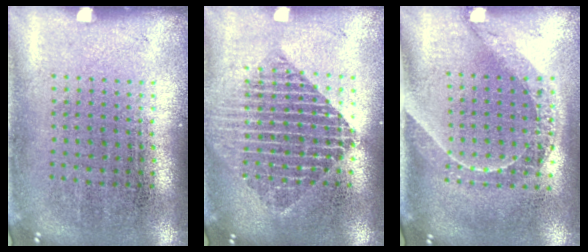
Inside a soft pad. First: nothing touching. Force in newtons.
{"total": 1.8, "press": 1.6, "slide": 1.0}
{"total": 1.6, "press": 1.4, "slide": 0.9}